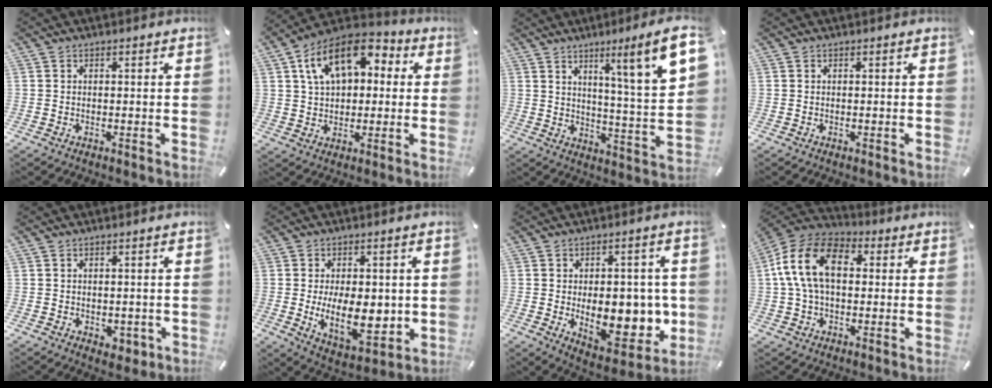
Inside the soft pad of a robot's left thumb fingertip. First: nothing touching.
{"total": 14.6, "force": [5.6, 9.6, 9.4], "torque": [-0.179, -0.008, 0.102]}
{"total": 12.0, "force": [7.5, -0.4, 9.3], "torque": [-0.133, -0.057, 0.105]}
{"total": 0.0}
{"total": 2.6, "force": [-0.6, 1.9, 1.7], "torque": [-0.020, 0.001, -0.010]}
{"total": 14.3, "force": [-0.9, 8.4, 11.5], "torque": [-0.197, -0.020, -0.013]}
{"total": 15.6, "force": [-1.3, 9.1, 12.6], "torque": [-0.163, -0.017, -0.011]}
{"total": 15.9, "force": [2.4, 10.4, 11.7], "torque": [-0.257, 0.018, 0.044]}